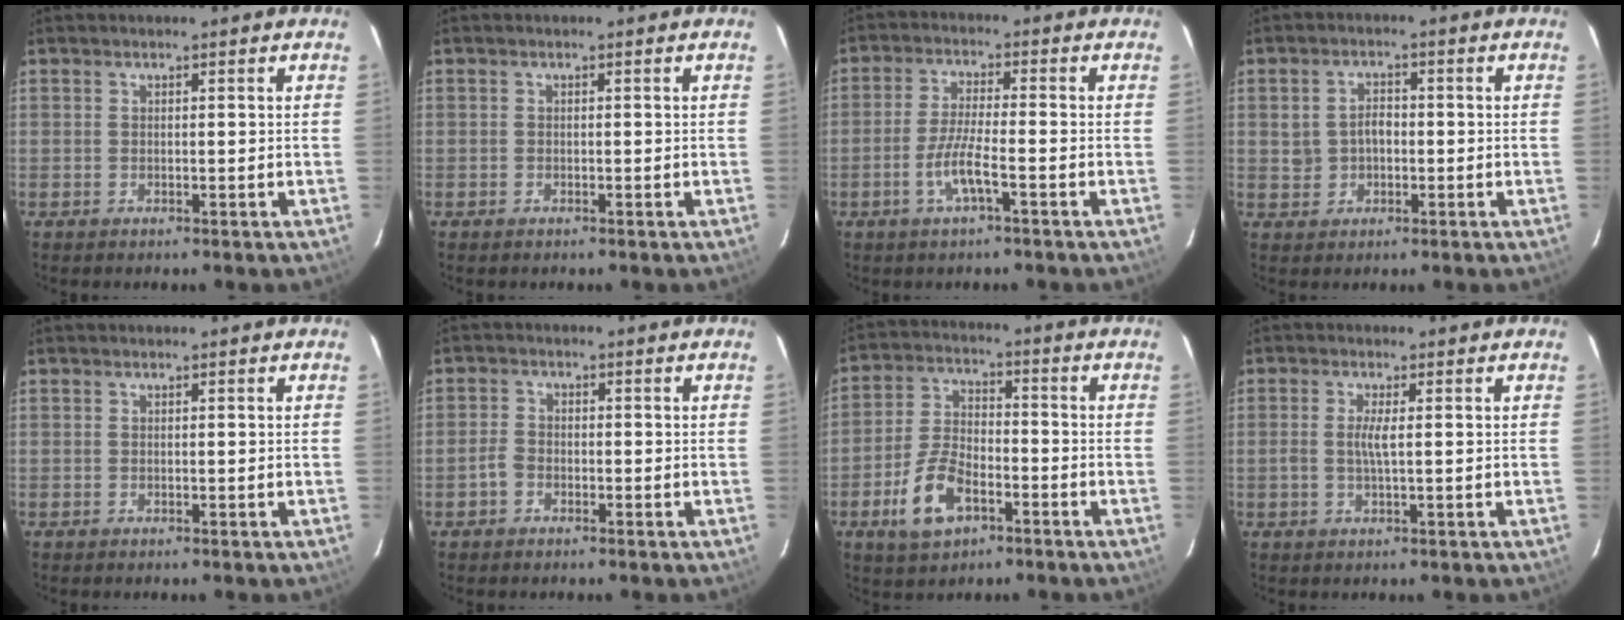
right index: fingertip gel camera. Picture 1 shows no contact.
{"total": 0.5, "force": [-0.4, 0.3, 0.2], "torque": [-0.001, 0.001, -0.008]}
{"total": 5.8, "force": [-2.8, 0.4, 5.1], "torque": [-0.108, -0.002, -0.054]}
{"total": 3.7, "force": [-0.2, 3.1, 2.1], "torque": [-0.040, 0.011, 0.002]}
{"total": 0.0}
{"total": 2.4, "force": [-1.4, 1.8, 0.9], "torque": [-0.019, 0.008, -0.027]}
{"total": 10.5, "force": [-5.1, 5.4, 7.4], "torque": [-0.160, 0.007, -0.090]}
{"total": 2.4, "force": [0.0, 0.1, 2.4], "torque": [-0.049, -0.001, -0.001]}